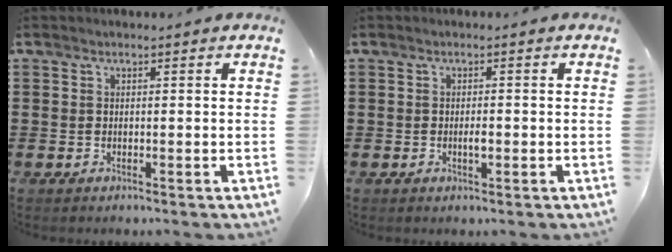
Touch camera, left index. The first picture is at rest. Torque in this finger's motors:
{"motor_torque": [0.34, 0.14, 0.06, 0.03]}